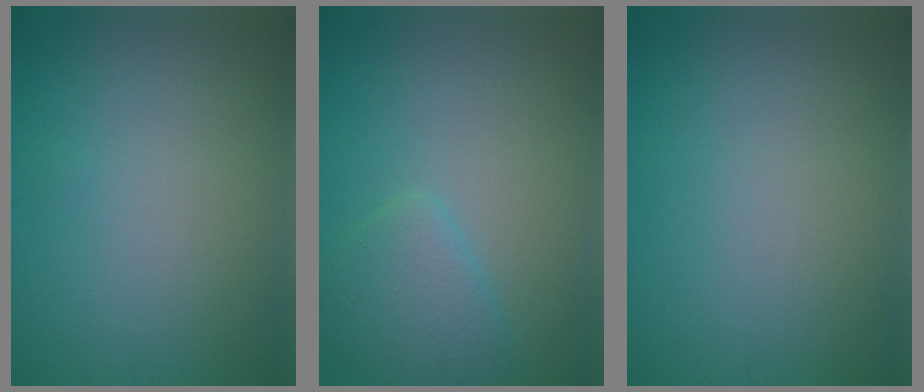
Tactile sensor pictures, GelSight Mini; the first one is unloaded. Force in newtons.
{"total": 2.6, "press": 2.6, "slide": 0.2}
{"total": 0.0}